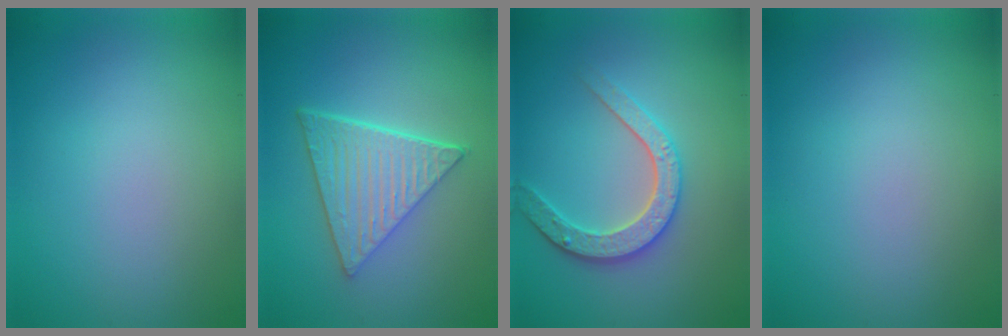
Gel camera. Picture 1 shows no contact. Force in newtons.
{"total": 6.2, "press": 4.4, "slide": 4.4}
{"total": 3.3, "press": 3.1, "slide": 1.2}
{"total": 0.0}